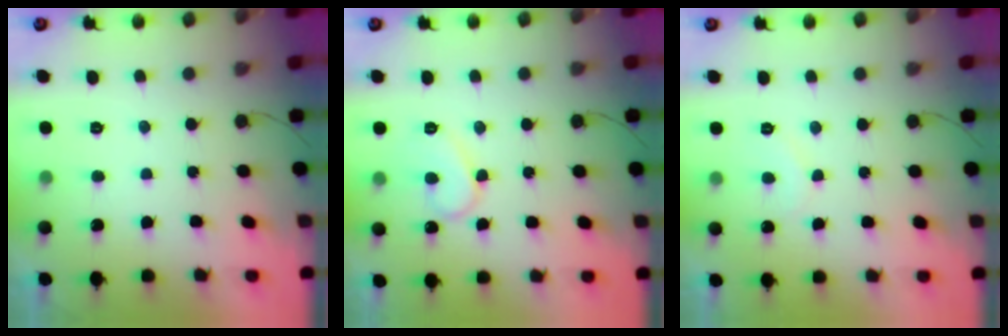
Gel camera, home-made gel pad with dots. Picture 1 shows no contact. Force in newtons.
{"total": 9.2, "press": 9.1, "slide": 1.0}
{"total": 5.6, "press": 5.6, "slide": 0.5}